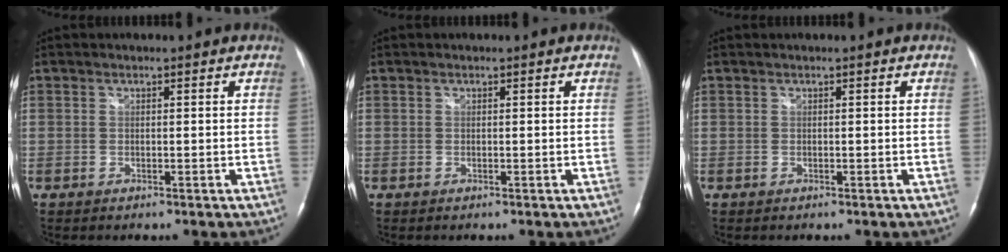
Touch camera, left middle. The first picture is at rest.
{"total": 0.0}
{"total": 0.0}